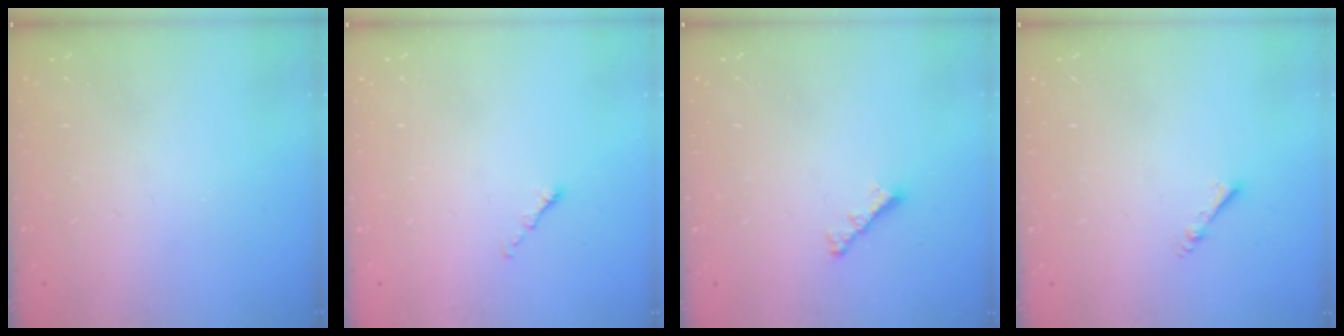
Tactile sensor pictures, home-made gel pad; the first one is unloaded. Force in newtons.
{"total": 0.6, "press": 0.5, "slide": 0.2}
{"total": 3.2, "press": 3.2, "slide": 0.7}
{"total": 2.2, "press": 2.1, "slide": 0.4}